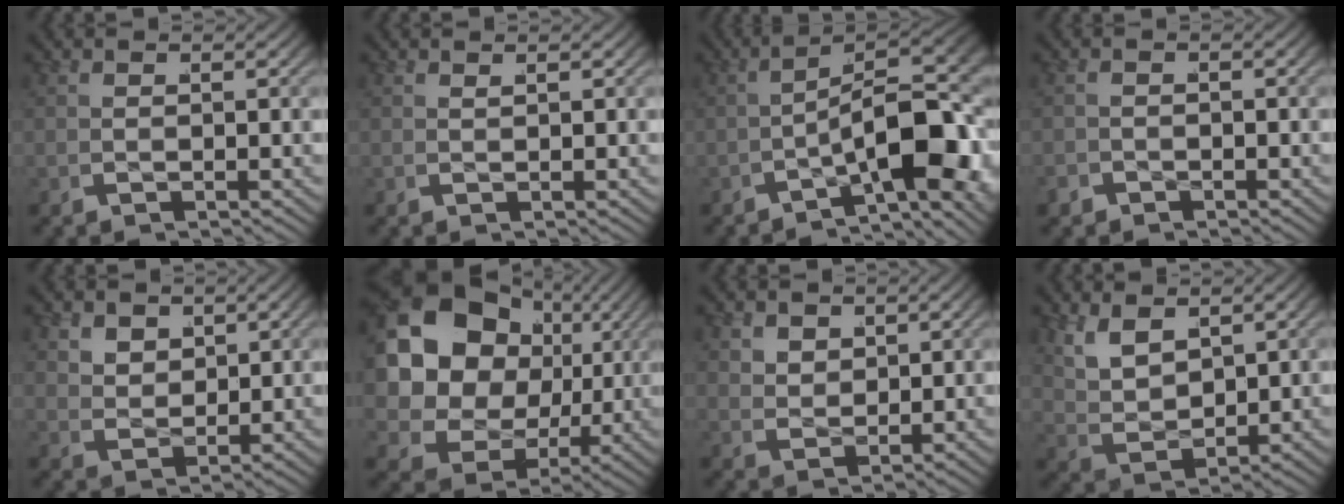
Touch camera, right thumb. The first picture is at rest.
{"total": 0.6, "force": [0.5, -0.4, -0.1], "torque": [0.009, 0.000, 0.013]}
{"total": 11.9, "force": [-1.9, 6.2, 10.0], "torque": [-0.137, -0.021, -0.025]}
{"total": 1.4, "force": [-1.3, 0.2, -0.4], "torque": [0.014, 0.000, -0.026]}
{"total": 3.2, "force": [1.1, 2.3, 2.0], "torque": [-0.044, -0.022, 0.035]}
{"total": 18.8, "force": [1.1, 14.4, 11.9], "torque": [-0.279, -0.036, 0.023]}
{"total": 2.6, "force": [1.0, 1.9, 1.4], "torque": [-0.032, -0.018, 0.033]}
{"total": 6.0, "force": [1.1, 4.2, 4.2], "torque": [-0.103, -0.017, 0.035]}